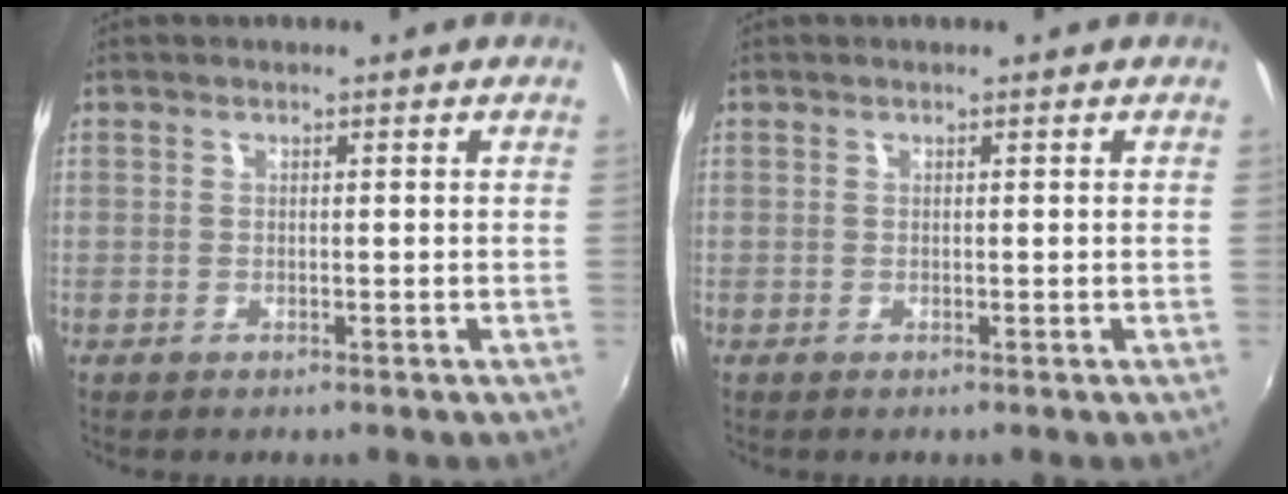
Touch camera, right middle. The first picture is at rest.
{"total": 0.0}